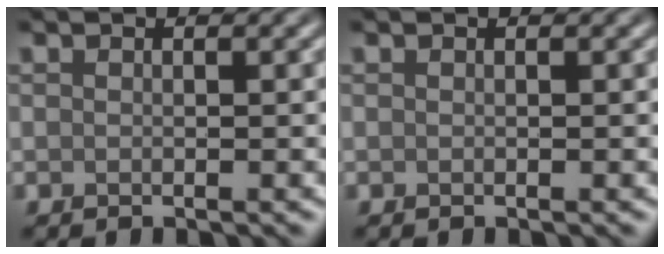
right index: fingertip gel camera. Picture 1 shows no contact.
{"total": 0.0}